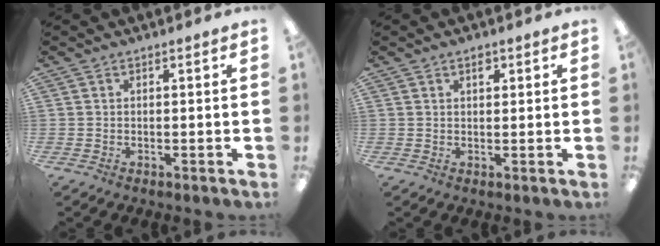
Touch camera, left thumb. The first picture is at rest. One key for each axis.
{"total": 2.2, "fx": 1.3, "fy": 1.2, "fz": 1.2, "tx": -0.002, "ty": -0.007, "tz": 0.018}